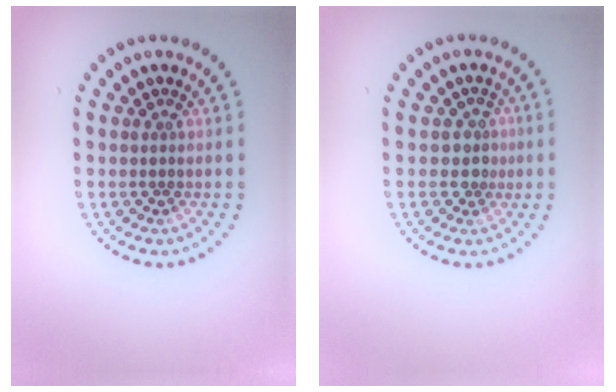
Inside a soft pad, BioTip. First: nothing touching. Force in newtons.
{"total": 1.7, "press": 1.3, "slide": 1.1}